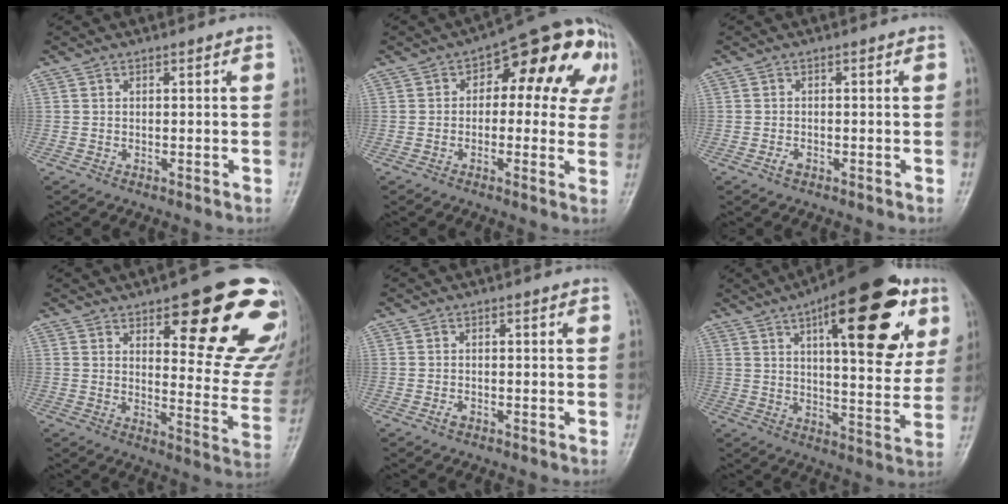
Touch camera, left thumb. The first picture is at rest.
{"total": 16.9, "force": [4.6, 9.2, 13.4], "torque": [-0.103, 0.025, 0.043]}
{"total": 1.4, "force": [-0.8, 0.8, 0.8], "torque": [-0.015, 0.003, -0.018]}
{"total": 22.7, "force": [13.0, 7.4, 17.1], "torque": [-0.169, -0.064, 0.167]}
{"total": 1.2, "force": [-0.6, 0.7, 0.7], "torque": [-0.010, 0.001, -0.014]}
{"total": 24.6, "force": [10.3, 9.0, 20.4], "torque": [-0.255, -0.016, 0.145]}